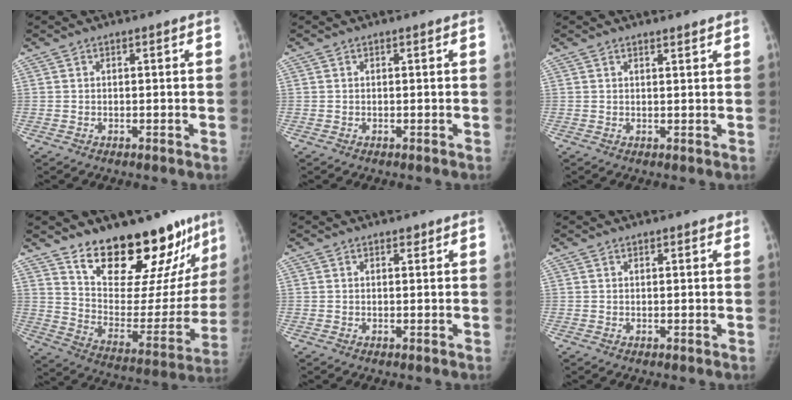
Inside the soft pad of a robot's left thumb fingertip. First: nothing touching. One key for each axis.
{"total": 0.0}
{"total": 1.6, "fx": 1.5, "fy": 0.2, "fz": 0.6, "tx": -0.003, "ty": -0.009, "tz": 0.024}
{"total": 26.0, "fx": 19.6, "fy": 10.0, "fz": 13.8, "tx": -0.157, "ty": -0.113, "tz": 0.291}
{"total": 0.8, "fx": 0.7, "fy": 0.3, "fz": 0.3, "tx": -0.006, "ty": -0.005, "tz": 0.010}
{"total": 1.4, "fx": 1.2, "fy": 0.5, "fz": 0.6, "tx": -0.003, "ty": -0.002, "tz": 0.014}